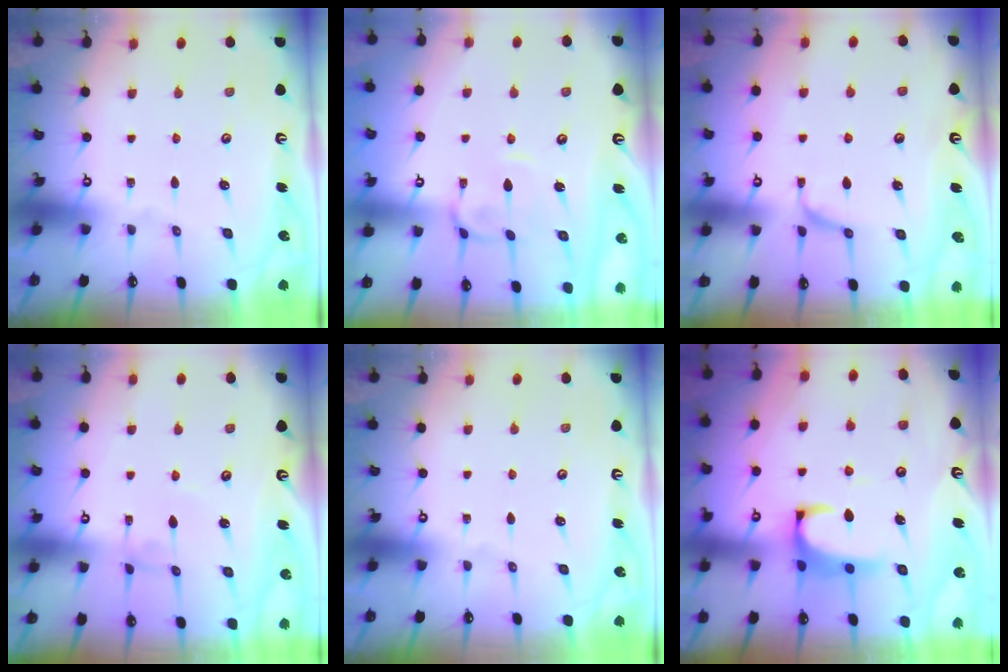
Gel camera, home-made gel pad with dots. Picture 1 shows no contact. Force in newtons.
{"total": 1.5, "press": 1.3, "slide": 0.7}
{"total": 1.3, "press": 1.1, "slide": 0.7}
{"total": 1.4, "press": 1.4, "slide": 0.1}
{"total": 0.0}
{"total": 2.2, "press": 2.0, "slide": 0.9}